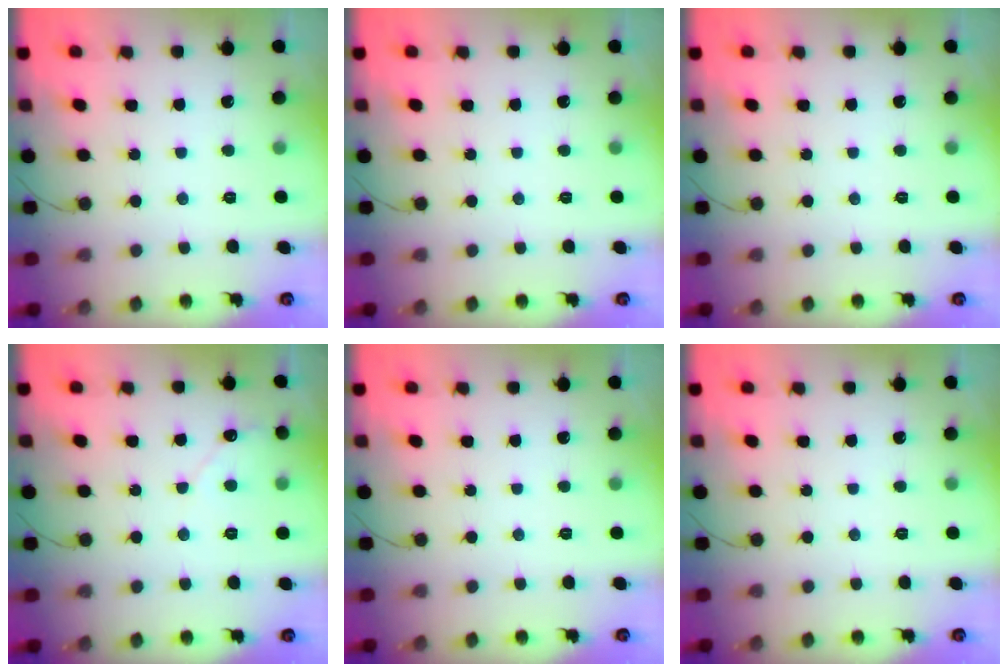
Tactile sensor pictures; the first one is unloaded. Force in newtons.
{"total": 0.0}
{"total": 0.0}
{"total": 3.7, "press": 3.7, "slide": 0.4}
{"total": 0.0}
{"total": 0.0}